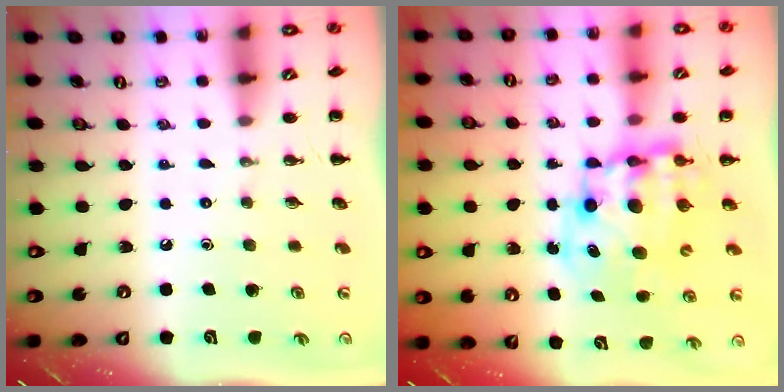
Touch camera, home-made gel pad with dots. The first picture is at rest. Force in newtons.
{"total": 10.1, "press": 9.7, "slide": 2.8}